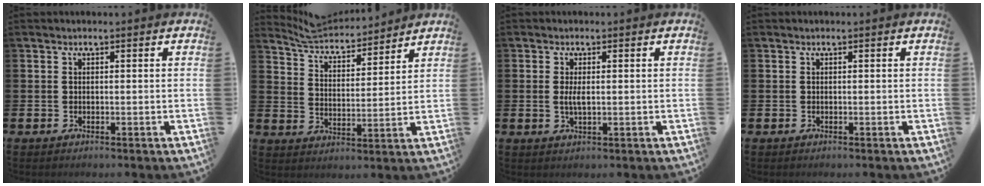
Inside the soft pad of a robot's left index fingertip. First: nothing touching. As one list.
[{"total": 5.9, "force": [5.8, 1.1, 0.5], "torque": [-0.042, -0.043, 0.101]}, {"total": 2.1, "force": [0.2, 0.7, 1.9], "torque": [-0.036, 0.001, 0.001]}, {"total": 0.0}]